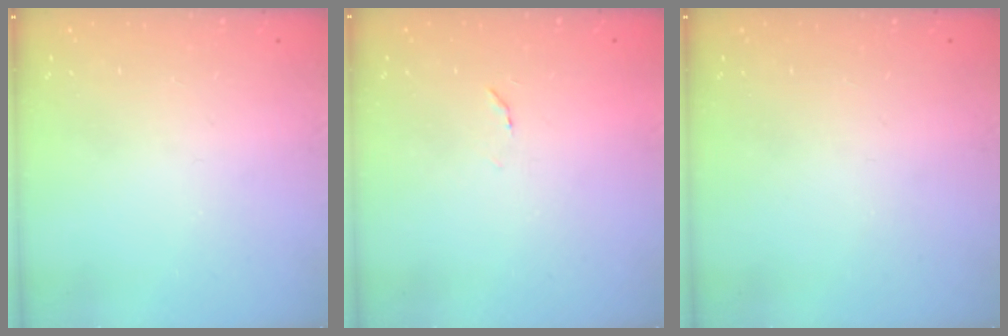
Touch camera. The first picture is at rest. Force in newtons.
{"total": 5.9, "press": 5.9, "slide": 0.4}
{"total": 0.0}